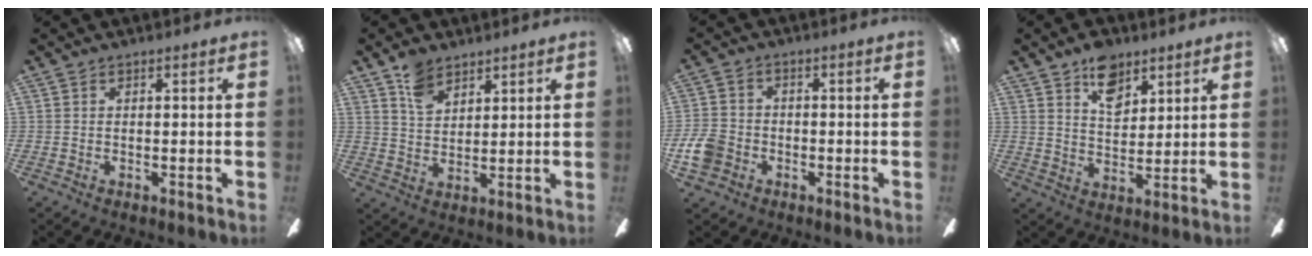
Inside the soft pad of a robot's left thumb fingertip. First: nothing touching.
{"total": 7.2, "force": [5.2, 4.1, 2.9], "torque": [-0.057, -0.014, 0.099]}
{"total": 7.0, "force": [-2.6, 5.5, 3.5], "torque": [-0.087, 0.018, -0.051]}
{"total": 9.9, "force": [6.2, 5.9, 4.9], "torque": [-0.057, -0.026, 0.109]}